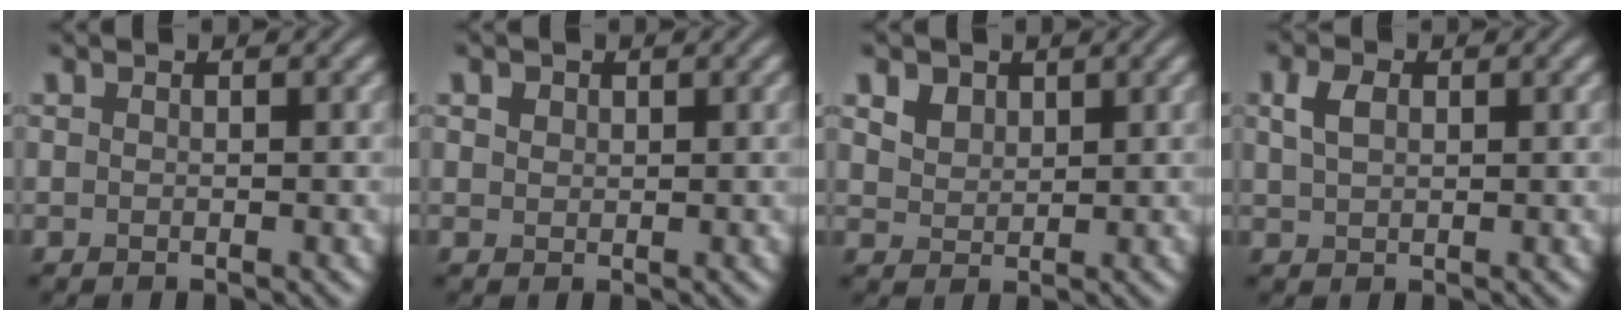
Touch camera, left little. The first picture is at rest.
{"total": 1.0, "force": [0.6, 0.7, 0.3], "torque": [-0.005, -0.002, 0.007]}
{"total": 3.4, "force": [2.1, 2.2, 1.4], "torque": [-0.043, 0.007, 0.037]}
{"total": 2.2, "force": [0.9, 1.4, 1.5], "torque": [-0.038, 0.005, 0.016]}